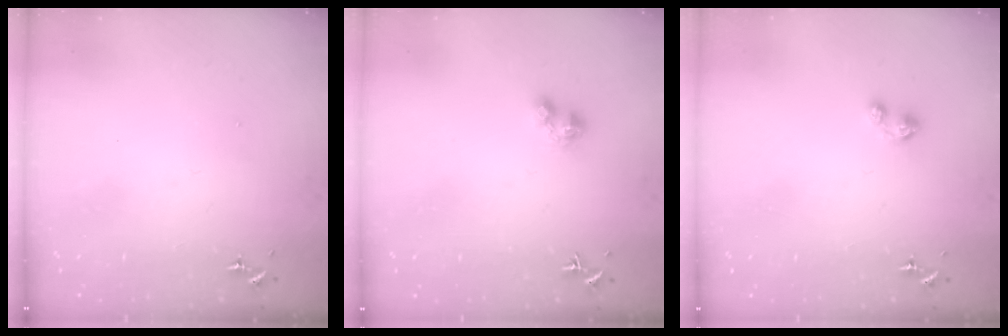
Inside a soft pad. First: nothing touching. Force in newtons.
{"total": 2.9, "press": 2.9, "slide": 0.7}
{"total": 4.4, "press": 4.4, "slide": 0.5}